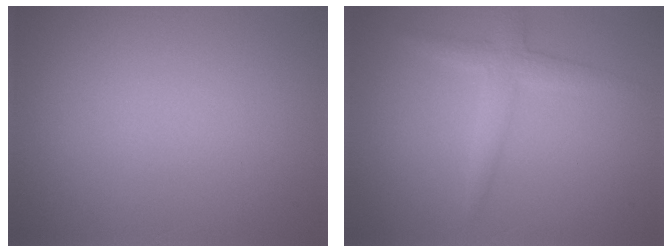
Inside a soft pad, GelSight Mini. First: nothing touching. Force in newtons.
{"total": 2.4, "press": 2.4, "slide": 0.1}